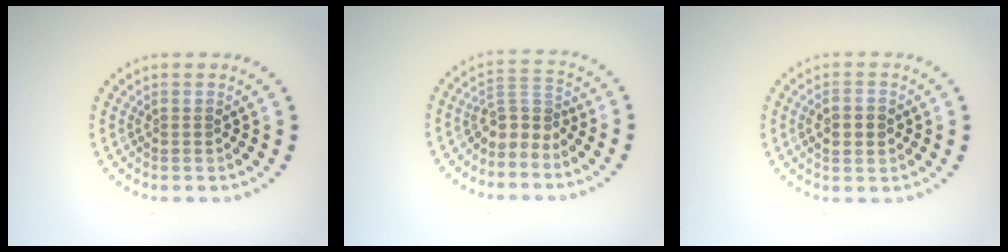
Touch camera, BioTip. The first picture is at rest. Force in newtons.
{"total": 2.6, "press": 1.9, "slide": 1.8}
{"total": 2.2, "press": 2.2, "slide": 0.1}